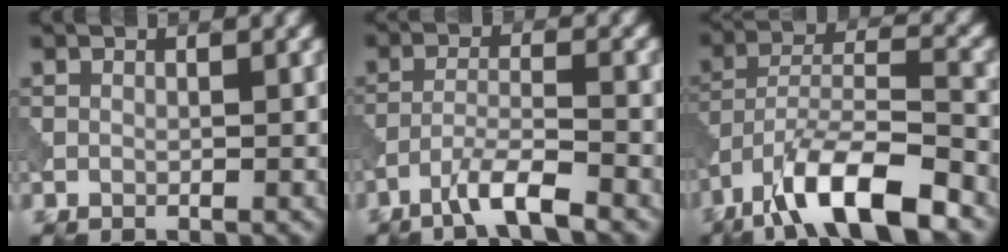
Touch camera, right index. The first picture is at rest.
{"total": 4.2, "force": [-3.1, 0.4, 2.9], "torque": [-0.053, 0.006, -0.067]}
{"total": 10.4, "force": [-7.0, 2.8, 7.2], "torque": [-0.125, 0.010, -0.133]}